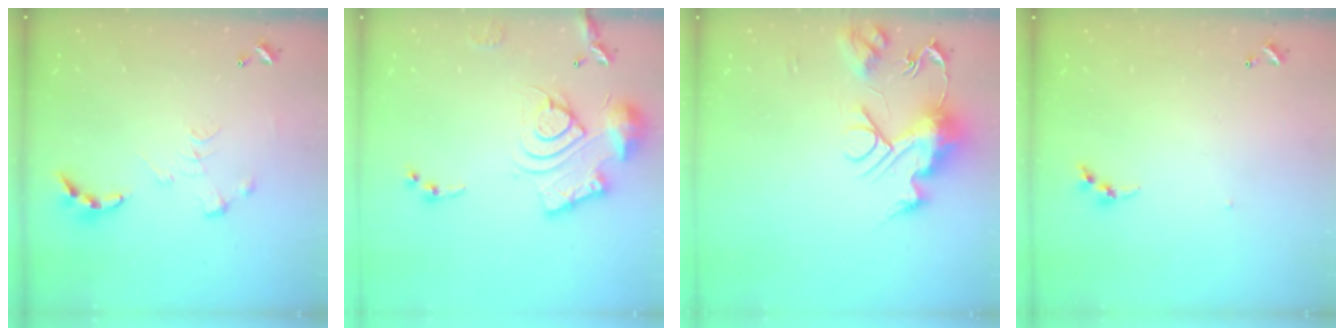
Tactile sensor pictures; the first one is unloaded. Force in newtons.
{"total": 17.0, "press": 17.0, "slide": 1.7}
{"total": 10.7, "press": 10.7, "slide": 1.1}
{"total": 3.3, "press": 3.3, "slide": 0.5}